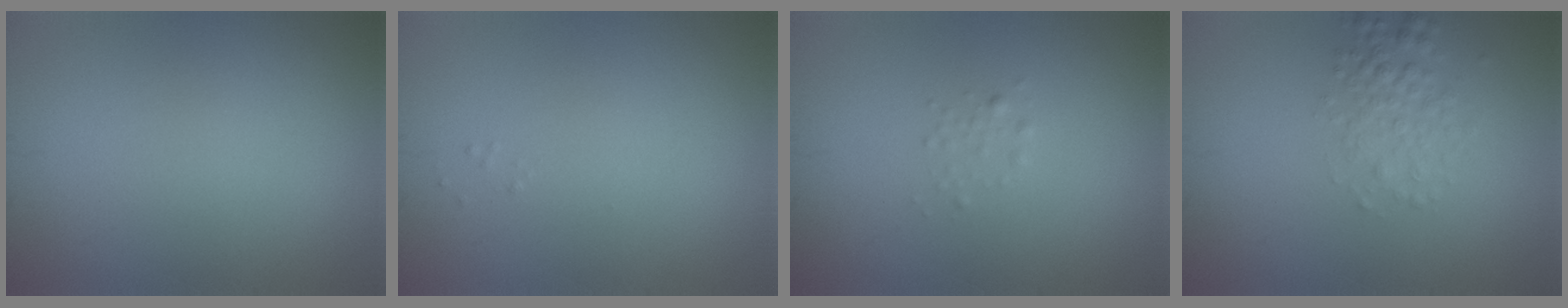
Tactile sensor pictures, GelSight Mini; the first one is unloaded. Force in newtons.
{"total": 0.0}
{"total": 0.7, "press": 0.7, "slide": 0.0}
{"total": 2.3, "press": 2.3, "slide": 0.1}